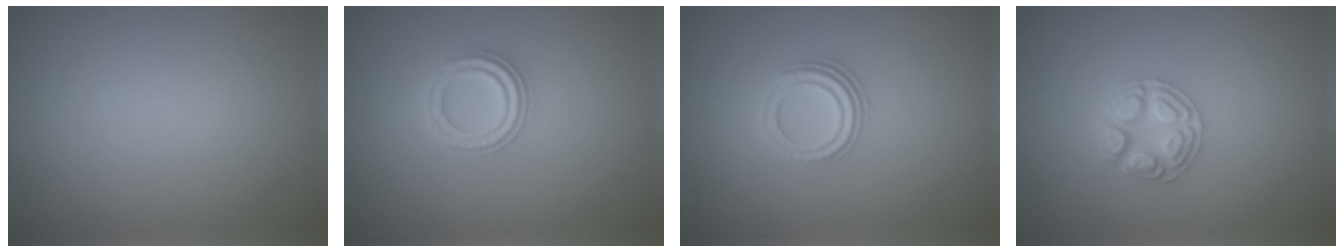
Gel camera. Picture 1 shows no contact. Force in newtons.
{"total": 2.5, "press": 2.4, "slide": 0.7}
{"total": 3.2, "press": 2.3, "slide": 2.3}
{"total": 2.9, "press": 2.8, "slide": 0.4}